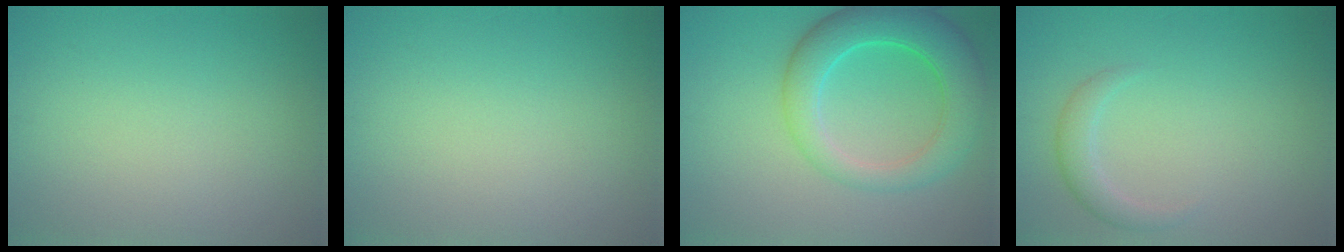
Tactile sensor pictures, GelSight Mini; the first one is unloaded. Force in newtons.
{"total": 0.0}
{"total": 6.4, "press": 6.4, "slide": 0.4}
{"total": 1.8, "press": 1.8, "slide": 0.1}